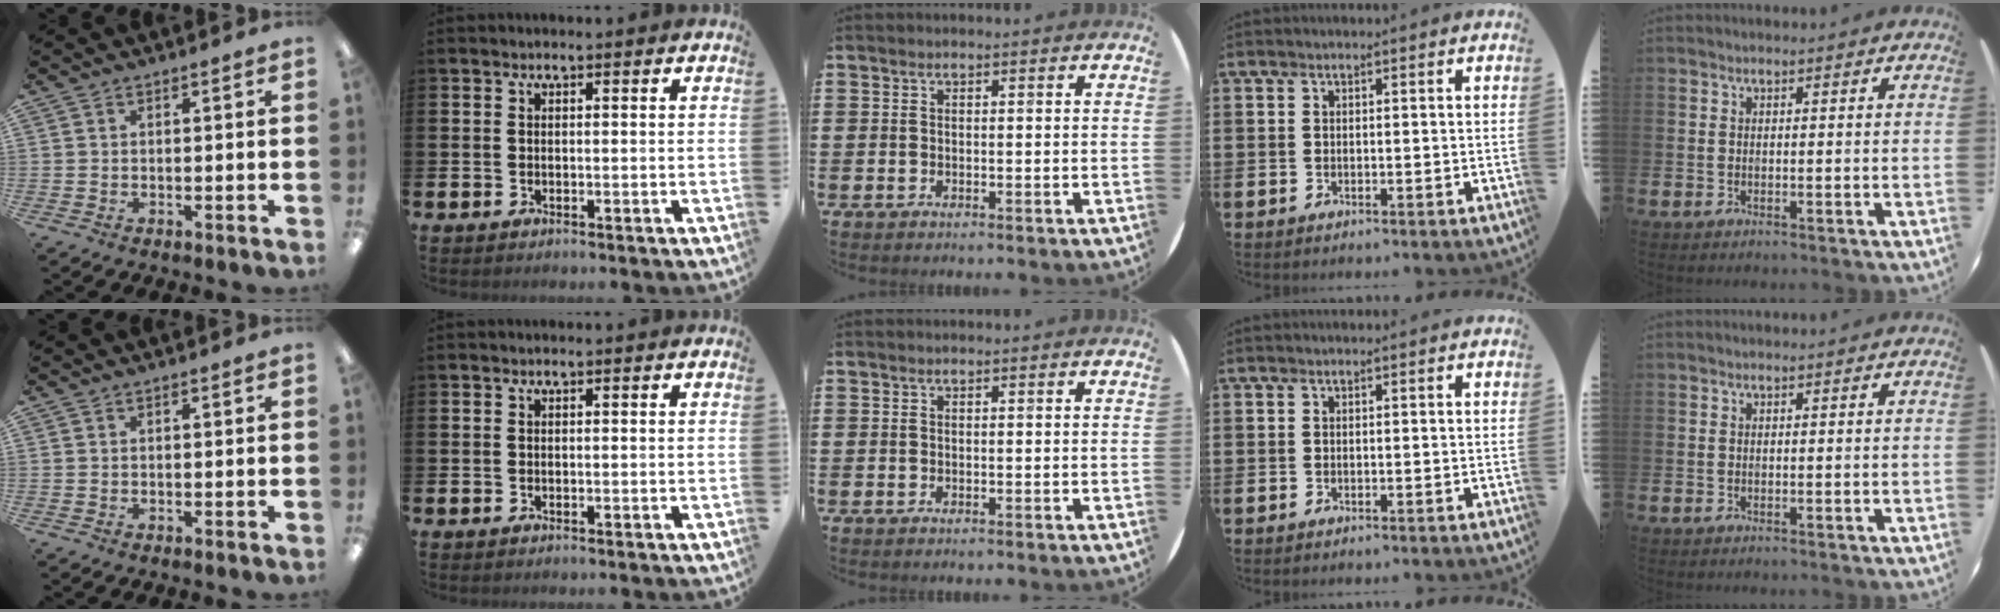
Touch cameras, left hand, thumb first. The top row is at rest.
{}